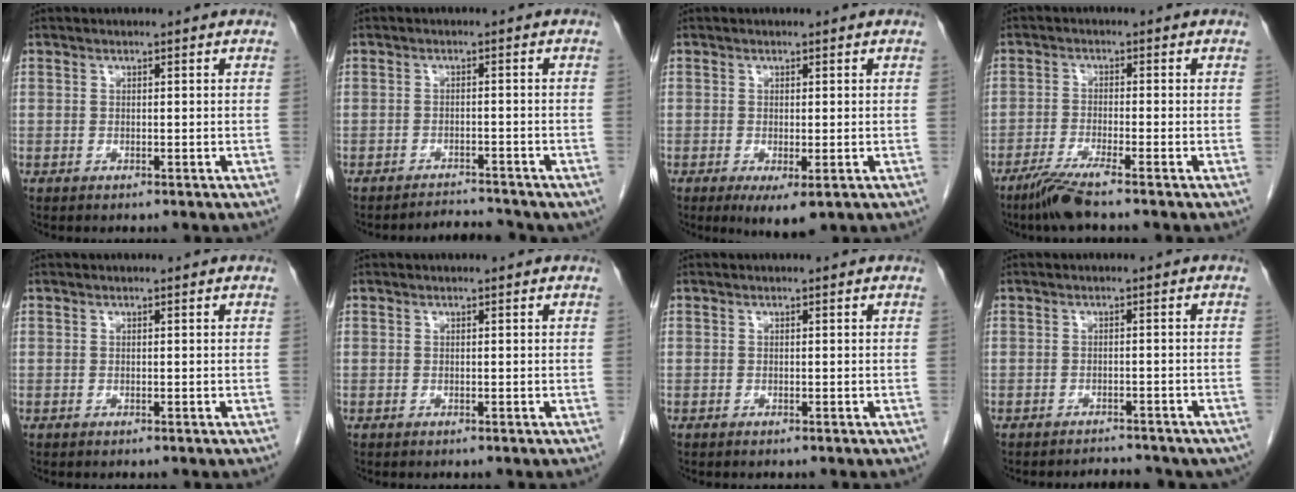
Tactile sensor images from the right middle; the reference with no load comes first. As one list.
[{"total": 3.5, "force": [-3.5, 0.1, -0.1], "torque": [-0.002, -0.003, -0.052]}, {"total": 4.1, "force": [-1.6, 1.1, 3.6], "torque": [-0.053, -0.012, -0.016]}, {"total": 5.0, "force": [-3.7, -0.6, 3.2], "torque": [-0.068, -0.017, -0.079]}, {"total": 0.0}, {"total": 0.0}, {"total": 0.0}, {"total": 7.0, "force": [-6.4, 2.1, 1.8], "torque": [-0.020, 0.006, -0.065]}]